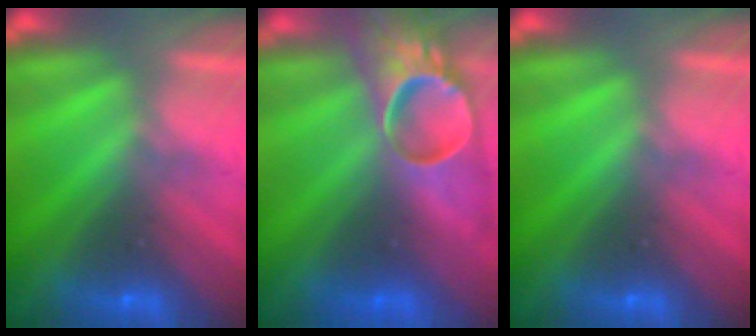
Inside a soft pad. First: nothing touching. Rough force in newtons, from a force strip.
{"total": 5.8}
{"total": 0.0}